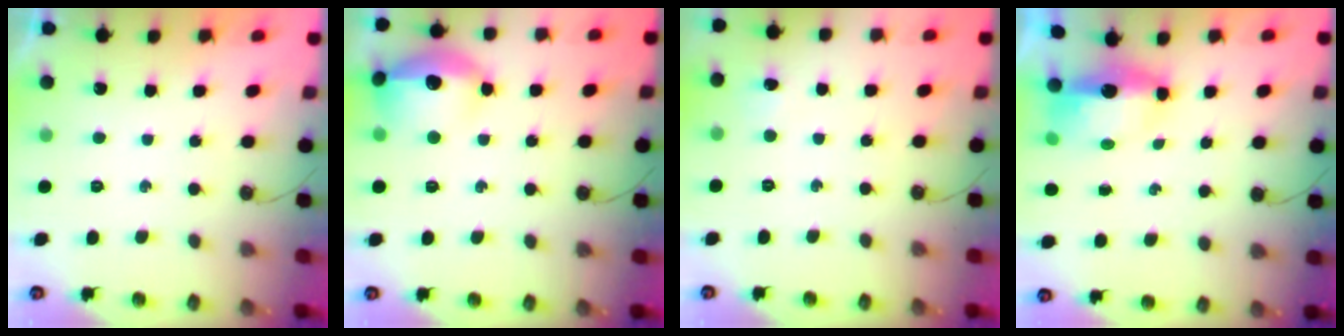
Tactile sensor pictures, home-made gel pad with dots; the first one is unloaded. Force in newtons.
{"total": 16.0, "press": 15.9, "slide": 1.3}
{"total": 11.1, "press": 3.6, "slide": 10.5}
{"total": 10.8, "press": 8.3, "slide": 7.0}